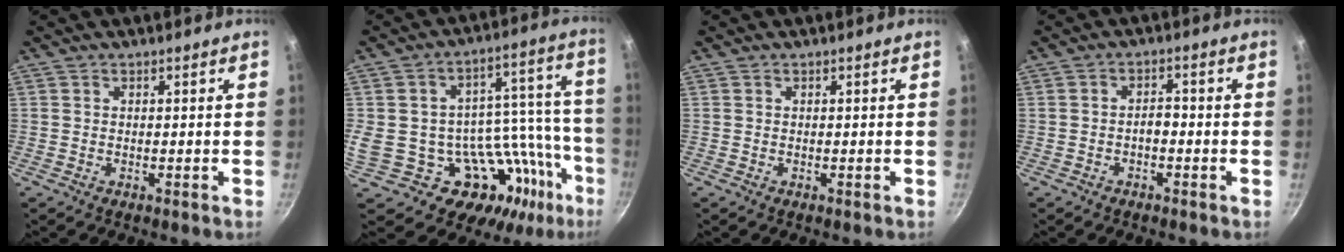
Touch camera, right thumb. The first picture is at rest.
{"total": 26.3, "force": [-10.6, 16.4, 17.6], "torque": [-0.175, 0.056, -0.139]}
{"total": 0.0}
{"total": 2.3, "force": [-1.1, 1.2, 1.6], "torque": [-0.015, 0.021, -0.019]}